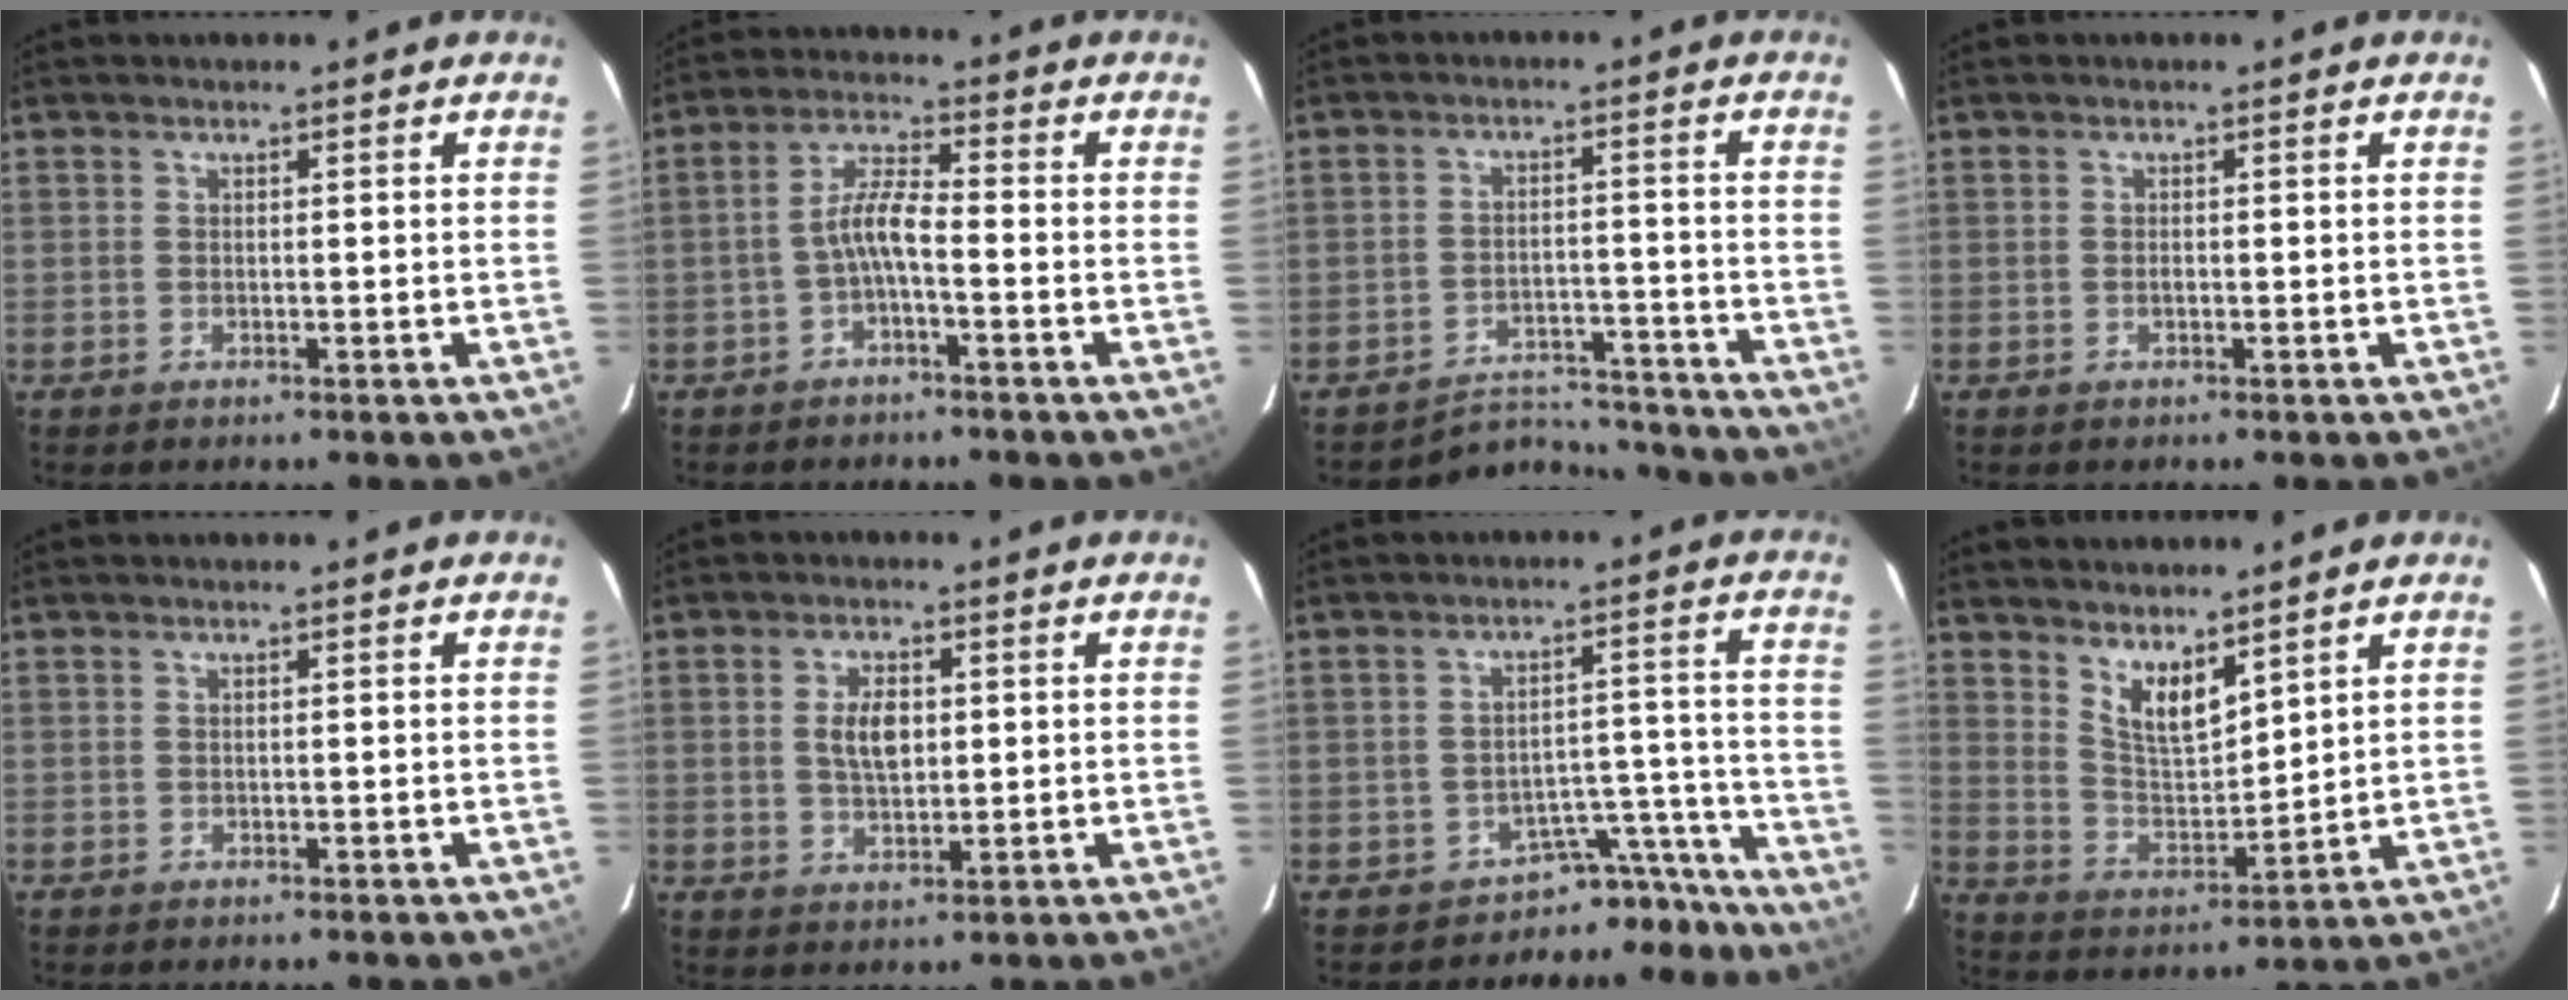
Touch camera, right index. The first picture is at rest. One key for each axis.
{"total": 4.8, "fx": -2.1, "fy": 0.8, "fz": 4.3, "tx": -0.094, "ty": 0.015, "tz": -0.040}
{"total": 10.0, "fx": -9.6, "fy": 2.8, "fz": 0.0, "tx": -0.010, "ty": 0.035, "tz": -0.134}
{"total": 0.6, "fx": -0.2, "fy": 0.3, "fz": 0.5, "tx": -0.010, "ty": 0.001, "tz": -0.005}
{"total": 0.0}
{"total": 5.4, "fx": 0.7, "fy": 2.9, "fz": 4.5, "tx": -0.082, "ty": 0.005, "tz": 0.016}
{"total": 10.2, "fx": -9.2, "fy": 4.0, "fz": -1.4, "tx": 0.053, "ty": 0.074, "tz": -0.127}
{"total": 8.1, "fx": 5.9, "fy": 2.8, "fz": 4.8, "tx": -0.082, "ty": -0.009, "tz": 0.117}